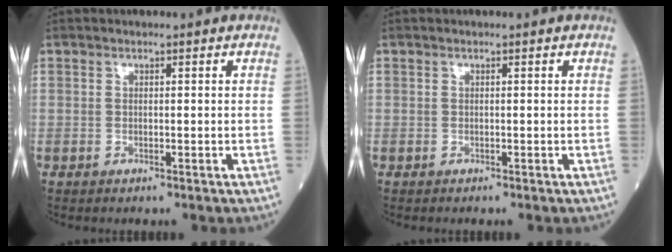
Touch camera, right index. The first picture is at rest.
{"total": 0.0}